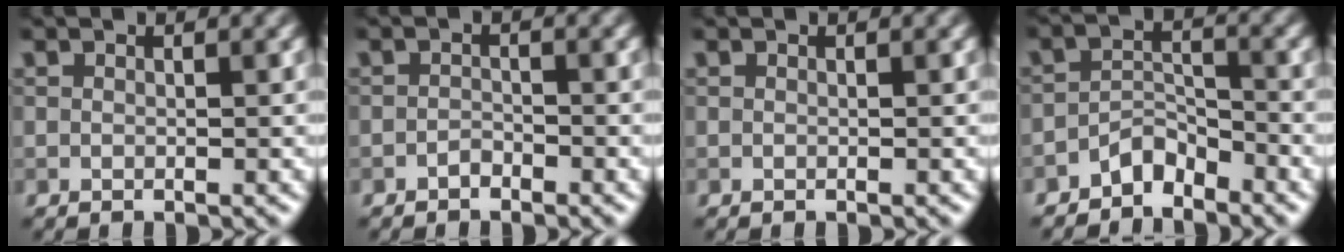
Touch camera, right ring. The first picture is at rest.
{"total": 0.9, "force": [-0.8, 0.4, 0.3], "torque": [-0.005, 0.001, -0.015]}
{"total": 0.0}
{"total": 2.7, "force": [-2.3, 1.0, 0.9], "torque": [-0.012, 0.014, -0.046]}